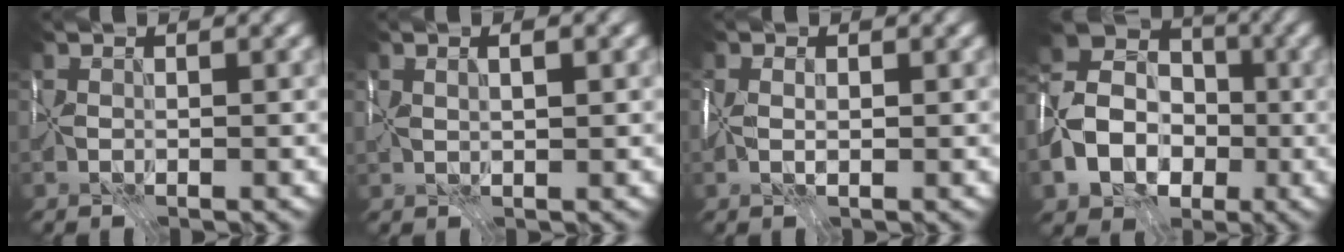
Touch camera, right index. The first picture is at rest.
{"total": 1.8, "force": [0.8, 0.6, 1.5], "torque": [-0.016, -0.003, 0.007]}
{"total": 2.4, "force": [0.1, 1.4, 2.0], "torque": [-0.042, -0.001, 0.002]}
{"total": 9.5, "force": [-2.7, 7.5, 5.1], "torque": [-0.110, -0.009, -0.060]}